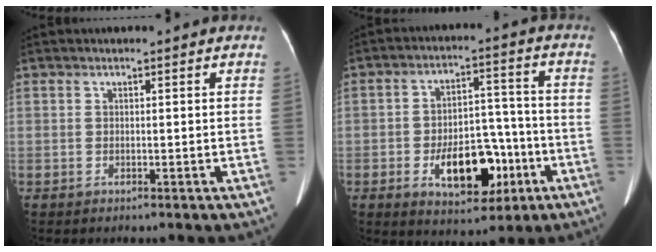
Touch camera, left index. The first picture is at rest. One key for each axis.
{"total": 11.5, "fx": -4.5, "fy": 6.1, "fz": 8.6, "tx": -0.139, "ty": 0.015, "tz": -0.058}